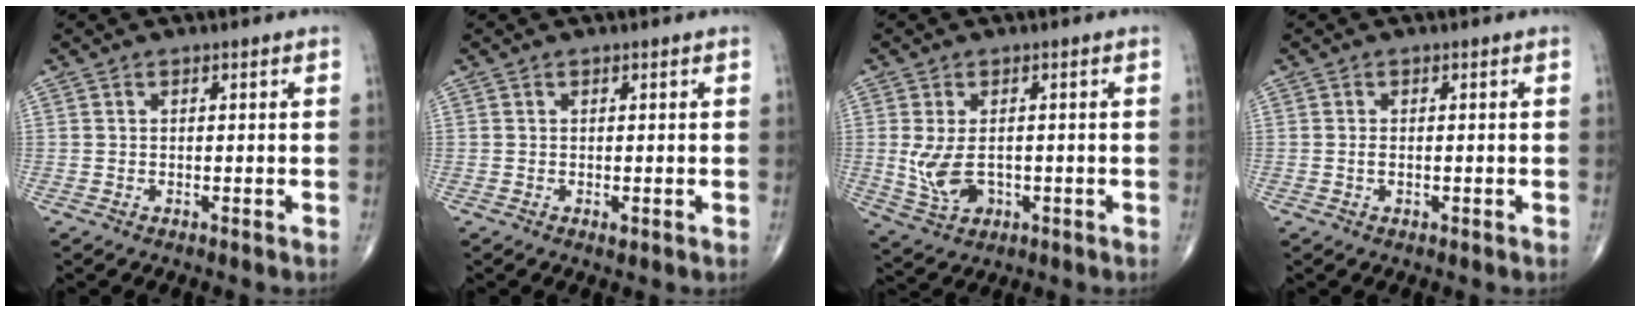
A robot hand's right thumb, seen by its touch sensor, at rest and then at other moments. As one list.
[{"total": 0.6, "force": [-0.1, 0.3, 0.5], "torque": [-0.007, -0.002, -0.003]}, {"total": 6.8, "force": [-0.5, 4.2, 5.2], "torque": [-0.103, -0.007, 0.001]}, {"total": 1.1, "force": [-0.2, 0.6, 0.9], "torque": [-0.020, -0.001, -0.003]}]